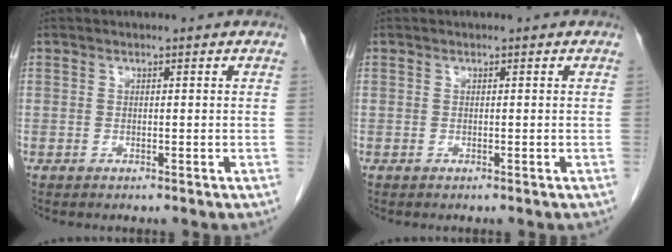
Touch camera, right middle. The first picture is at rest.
{"total": 0.0}